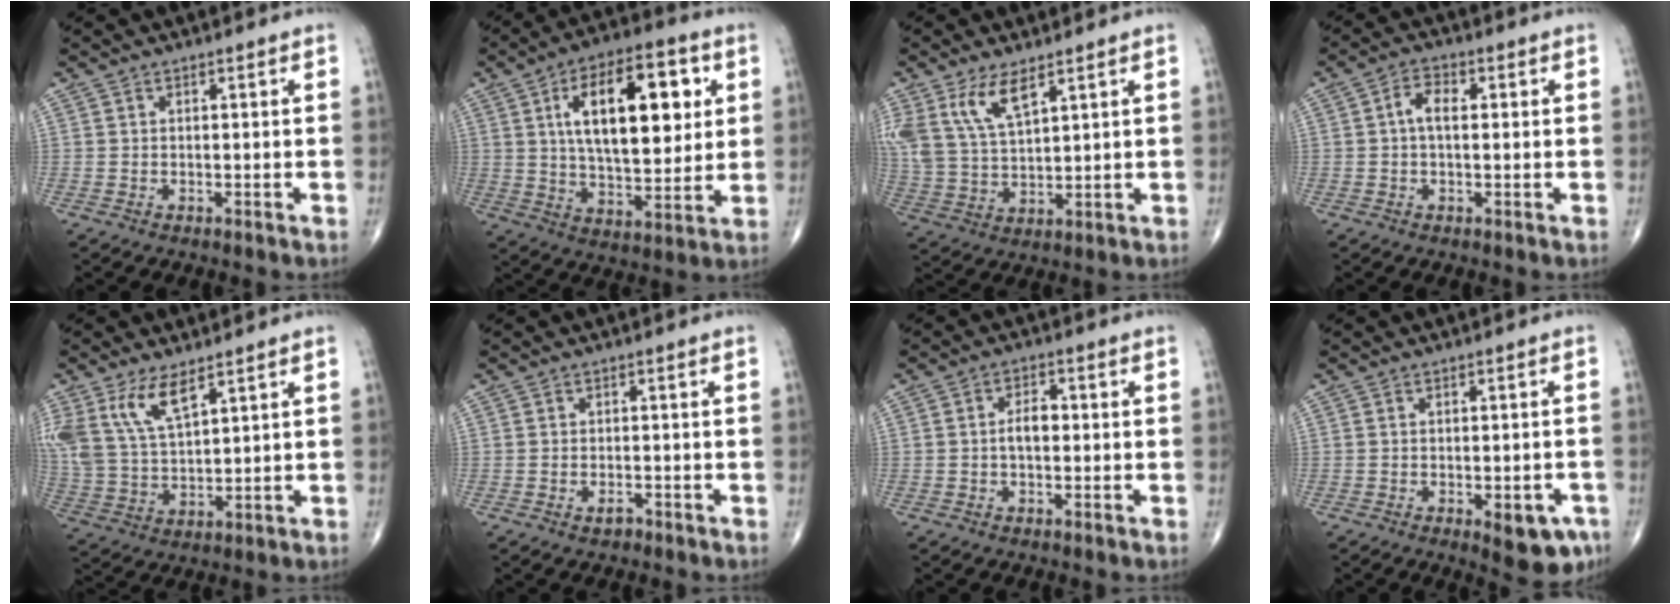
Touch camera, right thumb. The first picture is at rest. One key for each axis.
{"total": 20.7, "fx": 5.6, "fy": 9.6, "fz": 17.5, "tx": -0.248, "ty": -0.008, "tz": 0.089}
{"total": 9.9, "fx": 5.7, "fy": 4.1, "fz": 7.1, "tx": -0.143, "ty": -0.017, "tz": 0.124}
{"total": 4.5, "fx": 0.6, "fy": 2.5, "fz": 3.7, "tx": -0.067, "ty": 0.014, "tz": 0.007}
{"total": 10.7, "fx": 6.1, "fy": 4.3, "fz": 7.7, "tx": -0.158, "ty": -0.019, "tz": 0.133}
{"total": 1.6, "fx": -1.0, "fy": 0.9, "fz": 0.9, "tx": -0.015, "ty": 0.004, "tz": -0.015}
{"total": 3.5, "fx": -0.3, "fy": 2.0, "fz": 2.8, "tx": -0.045, "ty": 0.011, "tz": -0.010}
{"total": 7.7, "fx": -3.5, "fy": 3.3, "fz": 6.0, "tx": -0.057, "ty": 0.009, "tz": -0.037}